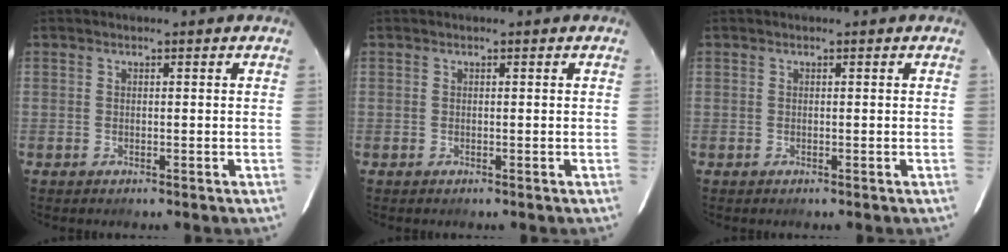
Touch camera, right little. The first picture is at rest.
{"total": 0.0}
{"total": 0.0}